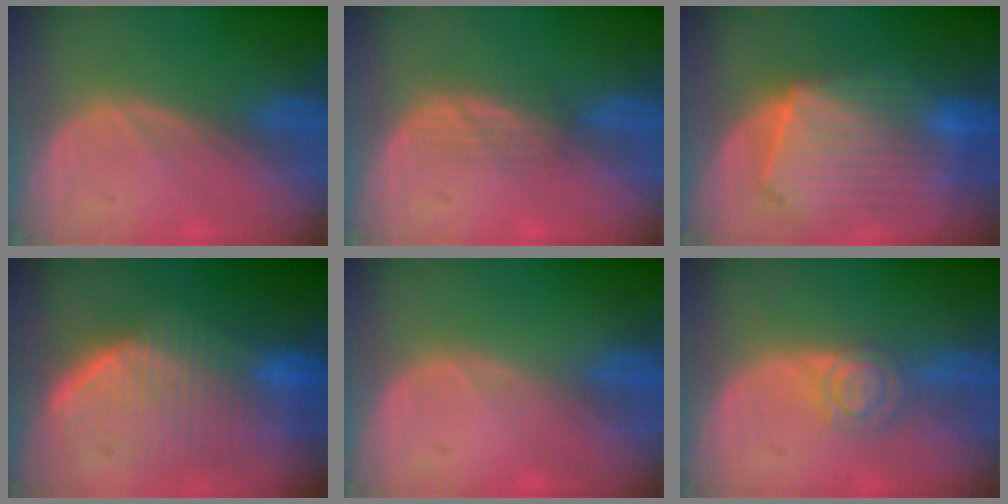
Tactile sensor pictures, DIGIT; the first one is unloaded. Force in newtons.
{"total": 2.4, "press": 2.4, "slide": 0.5}
{"total": 10.8, "press": 9.4, "slide": 5.2}
{"total": 10.0, "press": 9.0, "slide": 4.4}
{"total": 0.0}
{"total": 4.9, "press": 4.3, "slide": 2.4}